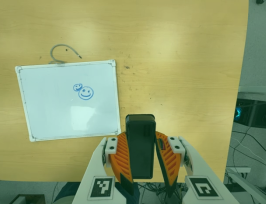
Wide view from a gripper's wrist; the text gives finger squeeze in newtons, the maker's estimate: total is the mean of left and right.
{"total": 9.2, "left": 7.6, "right": 10.7}